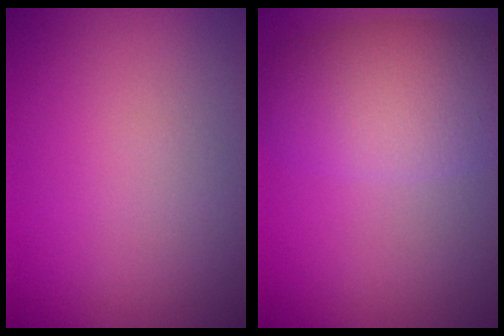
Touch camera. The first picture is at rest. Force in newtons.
{"total": 4.5, "press": 4.4, "slide": 0.6}